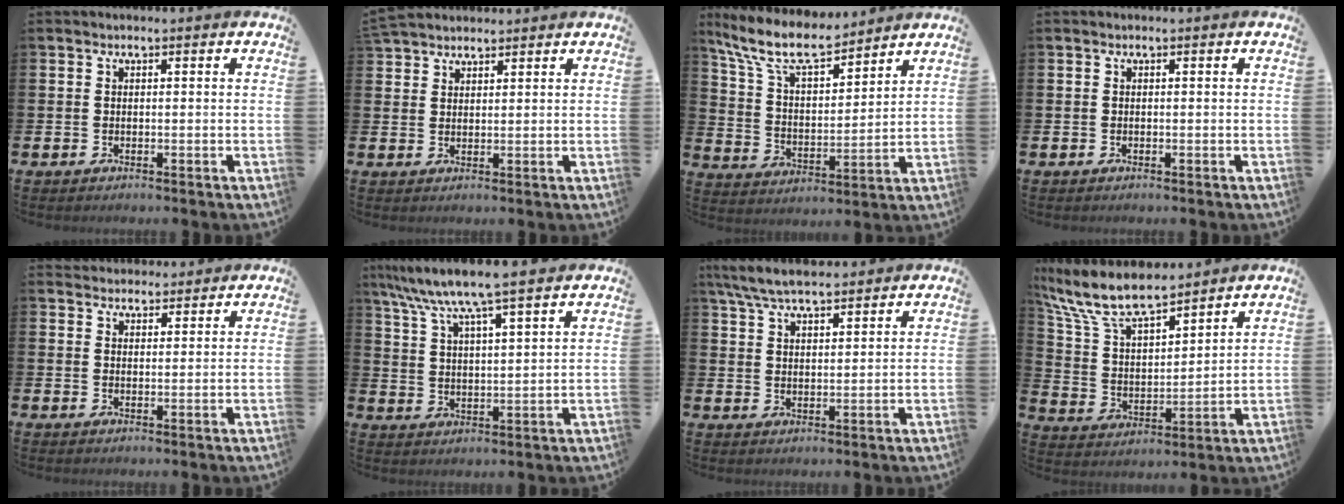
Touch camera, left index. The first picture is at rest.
{"total": 3.3, "force": [3.2, 0.8, 0.2], "torque": [-0.004, -0.011, 0.061]}
{"total": 9.8, "force": [8.5, 2.6, 4.1], "torque": [-0.112, -0.042, 0.151]}
{"total": 0.0}
{"total": 3.1, "force": [3.0, 0.9, -0.3], "torque": [0.006, -0.012, 0.054]}
{"total": 8.2, "force": [7.3, 0.0, 3.7], "torque": [-0.093, -0.033, 0.128]}
{"total": 6.3, "force": [5.8, 1.0, 2.2], "torque": [-0.059, -0.018, 0.106]}
{"total": 9.7, "force": [8.7, 2.4, 3.7], "torque": [-0.110, -0.046, 0.153]}